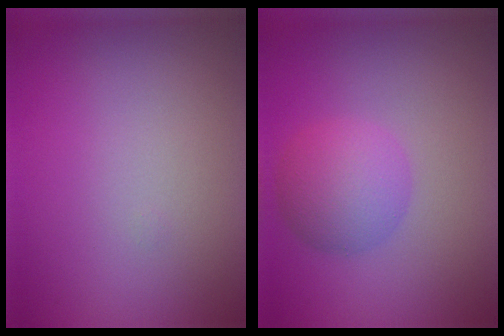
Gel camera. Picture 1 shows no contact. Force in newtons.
{"total": 4.0, "press": 4.0, "slide": 0.2}